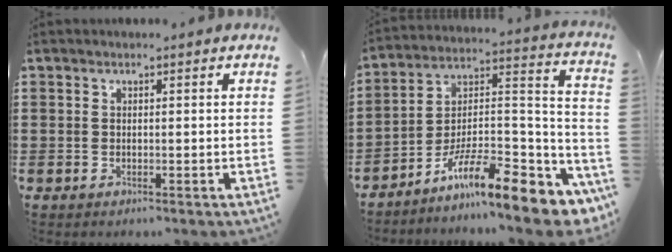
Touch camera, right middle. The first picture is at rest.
{"total": 12.4, "force": [-9.0, 2.2, 8.3], "torque": [-0.131, 0.012, -0.166]}